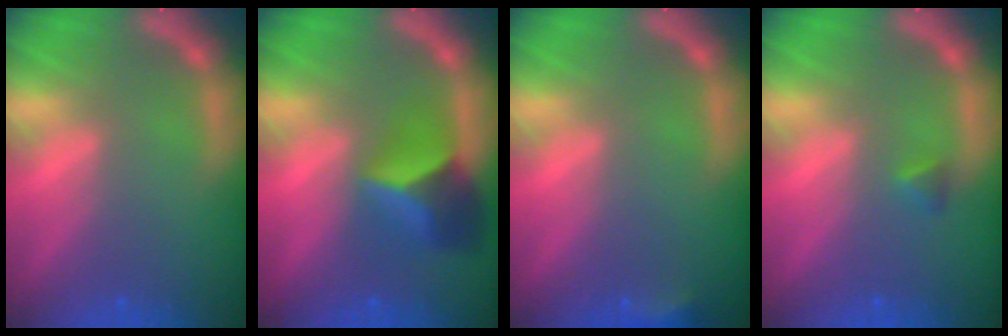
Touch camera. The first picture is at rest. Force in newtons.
{"total": 5.4}
{"total": 1.9}
{"total": 0.9}